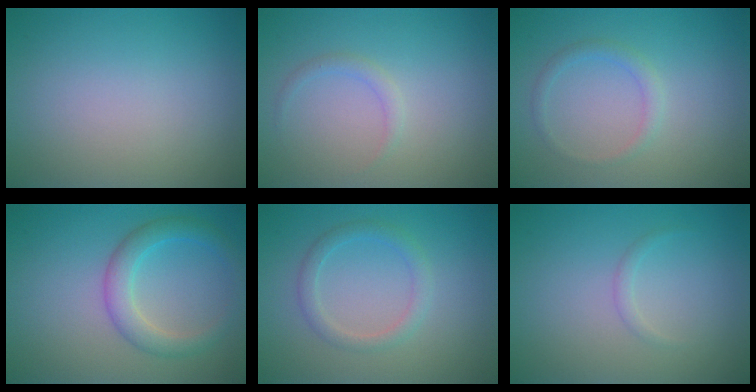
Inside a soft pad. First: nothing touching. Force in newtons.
{"total": 1.1, "press": 1.1, "slide": 0.0}
{"total": 1.2, "press": 1.2, "slide": 0.0}
{"total": 3.3, "press": 3.3, "slide": 0.1}
{"total": 1.9, "press": 1.9, "slide": 0.1}
{"total": 0.7, "press": 0.7, "slide": 0.0}